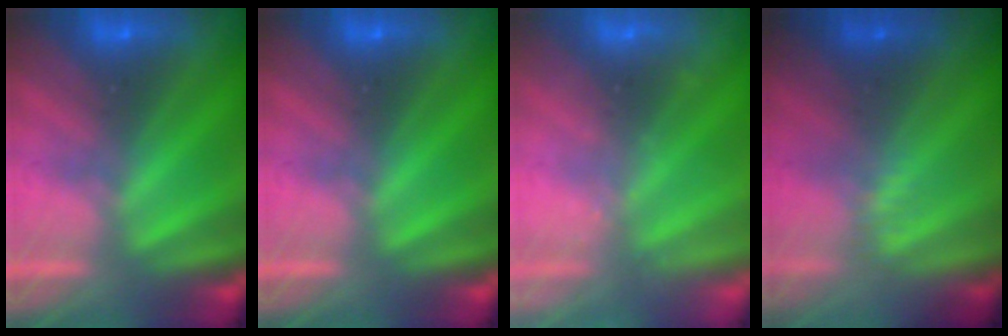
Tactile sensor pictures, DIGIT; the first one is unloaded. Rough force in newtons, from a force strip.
{"total": 0.0}
{"total": 2.2}
{"total": 2.4}